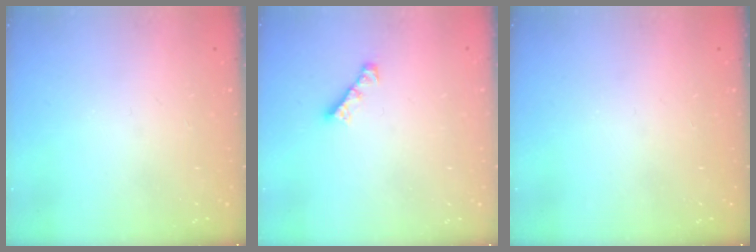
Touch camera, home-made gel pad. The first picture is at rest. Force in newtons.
{"total": 3.0, "press": 3.0, "slide": 0.3}
{"total": 0.0}